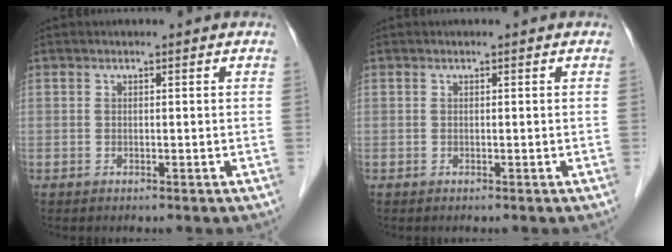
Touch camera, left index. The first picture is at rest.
{"total": 0.0}